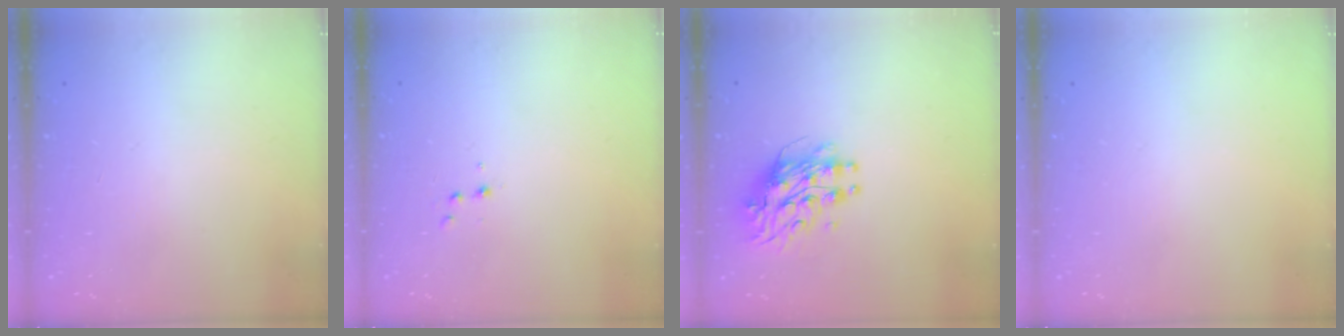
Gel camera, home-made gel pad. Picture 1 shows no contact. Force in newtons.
{"total": 3.2, "press": 3.1, "slide": 1.0}
{"total": 9.4, "press": 9.3, "slide": 0.9}
{"total": 0.0}